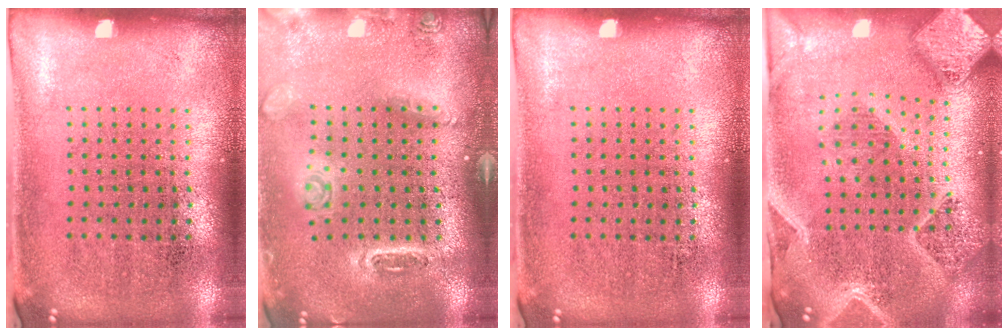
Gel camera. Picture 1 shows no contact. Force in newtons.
{"total": 1.5, "press": 1.5, "slide": 0.2}
{"total": 0.0}
{"total": 3.2, "press": 2.7, "slide": 1.6}